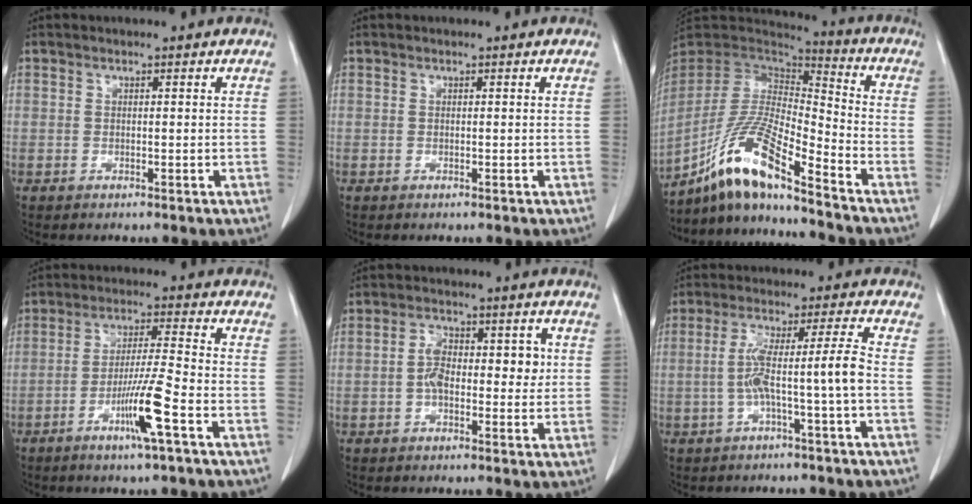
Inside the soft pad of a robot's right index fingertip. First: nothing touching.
{"total": 0.0}
{"total": 15.0, "force": [-10.8, 1.2, 10.4], "torque": [-0.206, -0.001, -0.202]}
{"total": 8.5, "force": [-3.8, -0.7, 7.5], "torque": [-0.144, -0.008, -0.071]}
{"total": 6.7, "force": [0.3, 3.5, 5.8], "torque": [-0.094, 0.024, 0.003]}
{"total": 7.3, "force": [-1.7, -1.2, 7.0], "torque": [-0.135, 0.025, -0.023]}